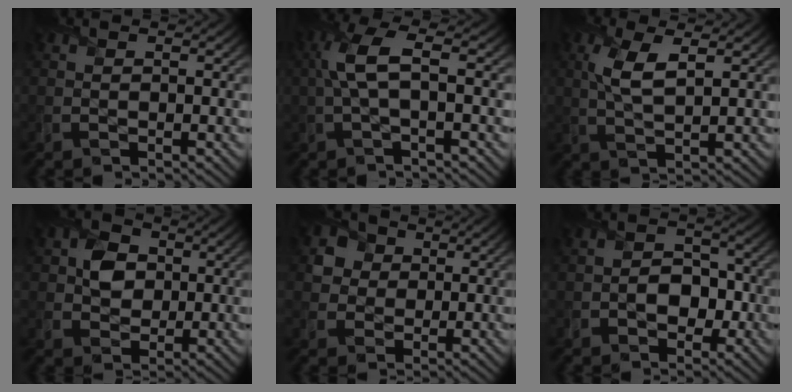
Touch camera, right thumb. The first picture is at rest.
{"total": 5.3, "force": [0.6, 1.5, 5.0], "torque": [-0.117, 0.018, 0.003]}
{"total": 5.2, "force": [1.6, 1.8, 4.6], "torque": [-0.111, 0.003, 0.030]}
{"total": 4.7, "force": [0.8, 4.0, 2.3], "torque": [-0.049, 0.005, 0.003]}
{"total": 5.0, "force": [1.5, 4.4, 1.7], "torque": [-0.048, 0.004, 0.014]}
{"total": 4.4, "force": [-1.2, 3.4, 2.5], "torque": [-0.014, 0.002, -0.035]}